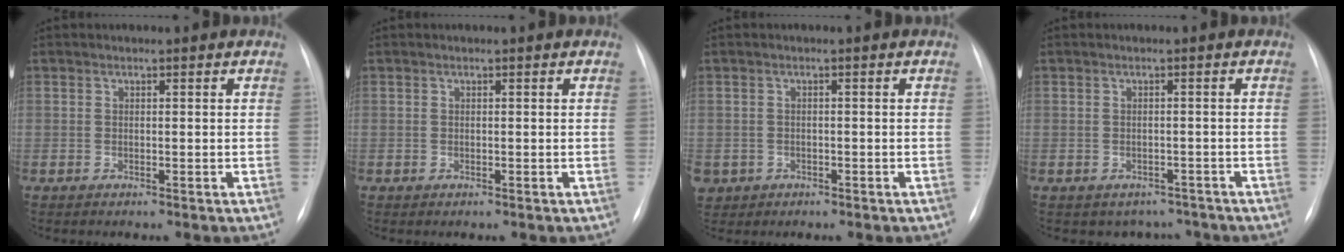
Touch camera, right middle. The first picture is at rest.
{"total": 0.0}
{"total": 4.1, "force": [-1.9, 3.6, 0.8], "torque": [-0.017, 0.003, -0.027]}
{"total": 4.1, "force": [-3.3, 2.4, 0.1], "torque": [0.011, 0.015, -0.039]}